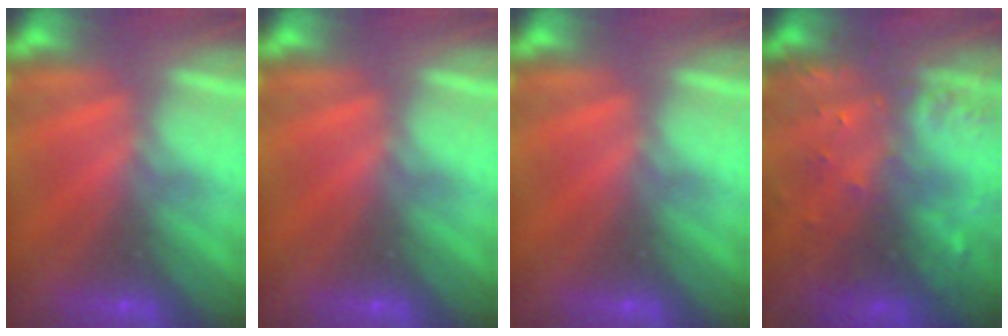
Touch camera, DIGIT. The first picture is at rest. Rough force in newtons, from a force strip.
{"total": 0.0}
{"total": 0.0}
{"total": 5.8}